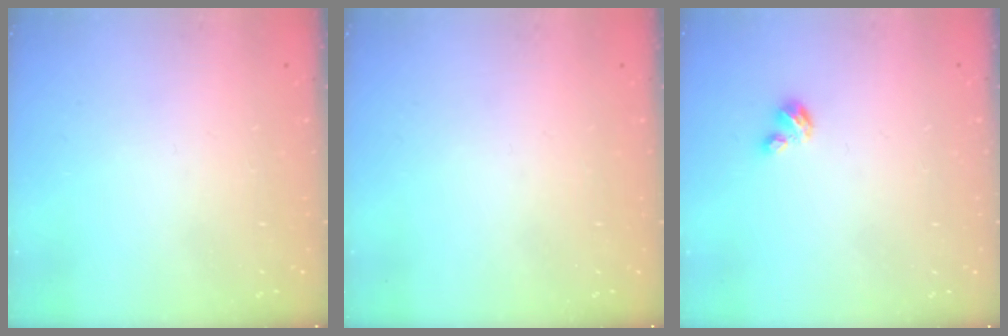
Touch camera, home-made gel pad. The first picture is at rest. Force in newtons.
{"total": 0.0}
{"total": 3.2, "press": 3.2, "slide": 0.3}